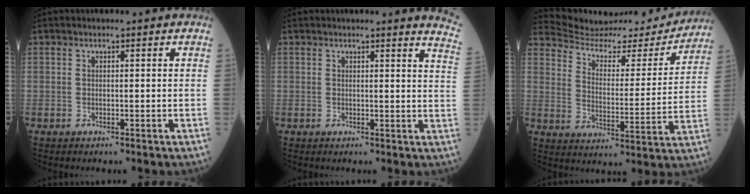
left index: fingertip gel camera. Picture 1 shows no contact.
{"total": 6.5, "force": [6.3, -0.3, 1.7], "torque": [-0.010, -0.051, 0.034]}
{"total": 19.0, "force": [18.3, 3.3, 3.6], "torque": [-0.059, -0.035, 0.249]}